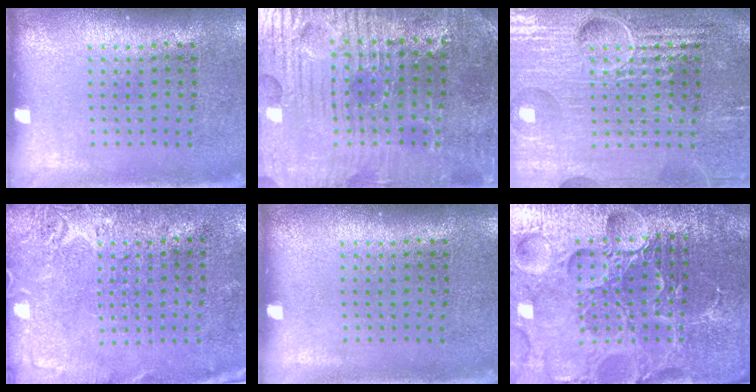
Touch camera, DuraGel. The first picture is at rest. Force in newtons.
{"total": 3.8, "press": 3.8, "slide": 0.5}
{"total": 7.2, "press": 7.1, "slide": 0.9}
{"total": 2.6, "press": 2.2, "slide": 1.4}
{"total": 0.0}
{"total": 6.6, "press": 5.9, "slide": 3.1}